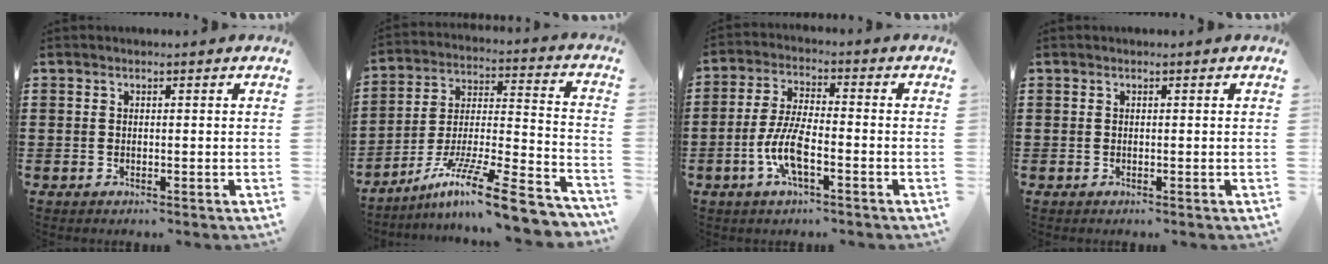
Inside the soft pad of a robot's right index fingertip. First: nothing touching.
{"total": 13.7, "force": [-10.3, 1.6, 8.9], "torque": [-0.141, 0.019, -0.188]}
{"total": 7.4, "force": [-2.6, 2.1, 6.6], "torque": [-0.158, -0.016, -0.056]}
{"total": 0.0}